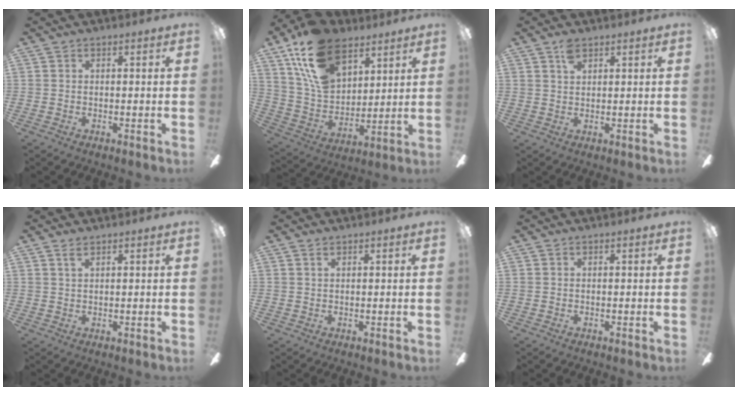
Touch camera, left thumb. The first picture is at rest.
{"total": 19.6, "force": [11.8, 11.7, 10.4], "torque": [-0.215, -0.048, 0.218]}
{"total": 3.0, "force": [2.0, 1.4, 1.7], "torque": [-0.031, -0.002, 0.035]}
{"total": 1.6, "force": [1.1, 0.5, 1.0], "torque": [-0.022, 0.002, 0.019]}
{"total": 0.7, "force": [0.5, 0.3, 0.5], "torque": [-0.011, 0.002, 0.008]}
{"total": 0.0}